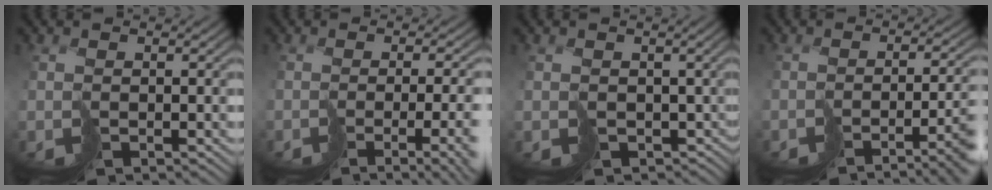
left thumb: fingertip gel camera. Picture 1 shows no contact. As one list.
[{"total": 8.7, "force": [-3.0, 2.9, 7.7], "torque": [-0.085, -0.035, -0.010]}, {"total": 5.2, "force": [-0.4, 4.6, 2.5], "torque": [-0.046, -0.026, 0.002]}, {"total": 7.4, "force": [-4.6, 1.0, 5.8], "torque": [-0.055, -0.009, -0.062]}]